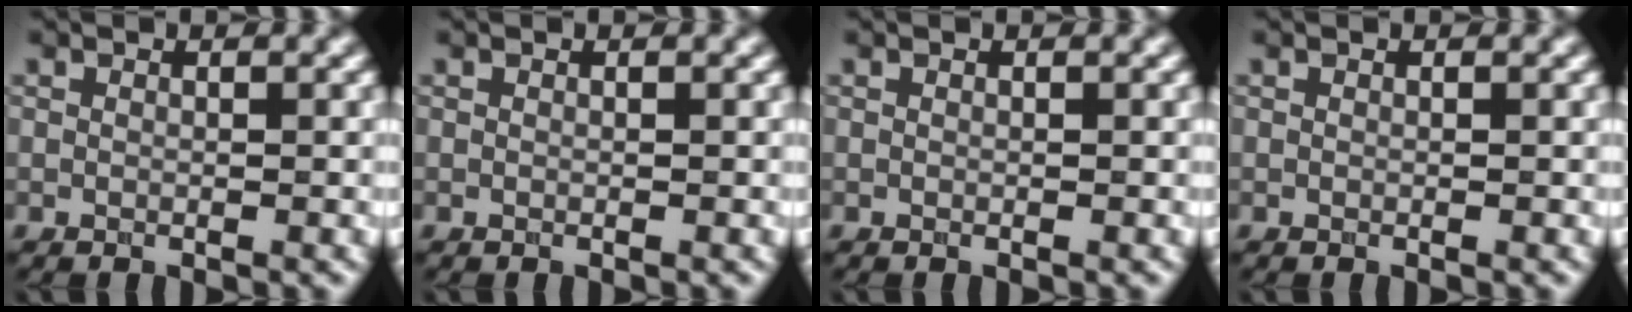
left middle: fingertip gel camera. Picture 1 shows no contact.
{"total": 0.0}
{"total": 0.0}
{"total": 0.0}